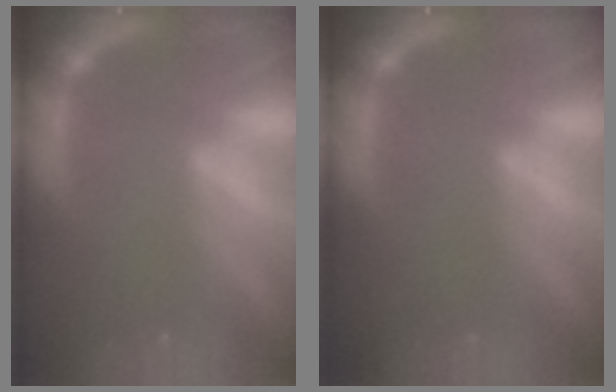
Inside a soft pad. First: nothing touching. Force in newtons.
{"total": 0.0}